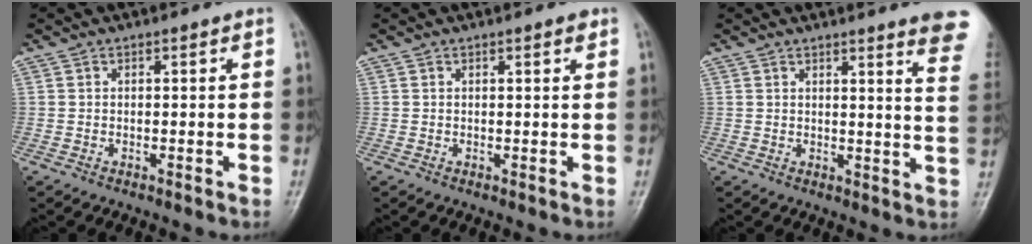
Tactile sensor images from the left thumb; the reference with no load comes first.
{"total": 1.0, "force": [0.6, 0.3, 0.8], "torque": [-0.010, 0.000, 0.005]}
{"total": 10.7, "force": [8.2, 0.6, 6.8], "torque": [-0.059, -0.048, 0.072]}